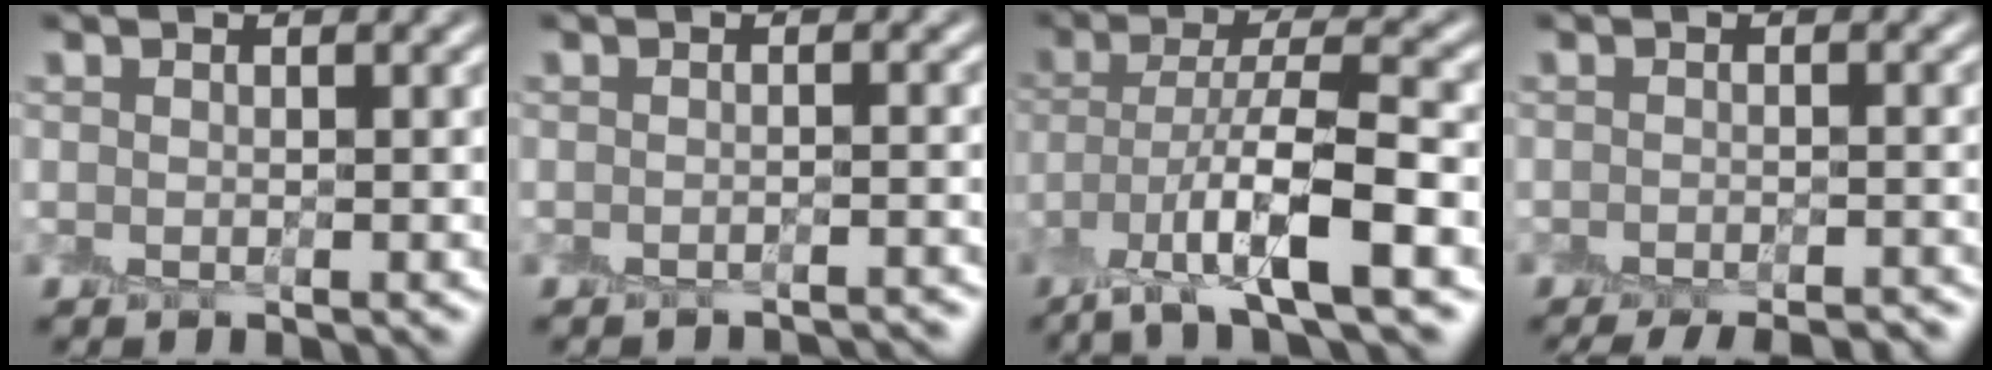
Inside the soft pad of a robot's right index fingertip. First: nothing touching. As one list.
[{"total": 2.2, "force": [-2.2, -0.1, 0.2], "torque": [0.008, -0.001, -0.028]}, {"total": 8.5, "force": [-4.6, 1.5, 7.0], "torque": [-0.123, 0.002, -0.087]}, {"total": 4.9, "force": [-4.2, 1.1, 2.1], "torque": [-0.025, -0.003, -0.045]}]